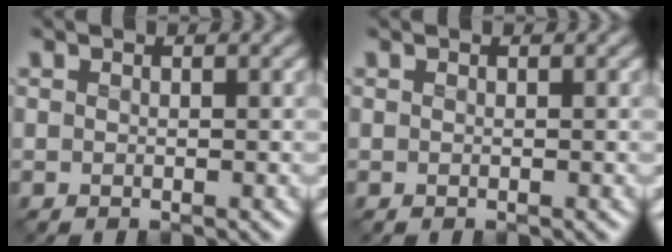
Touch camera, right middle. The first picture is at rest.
{"total": 0.0}